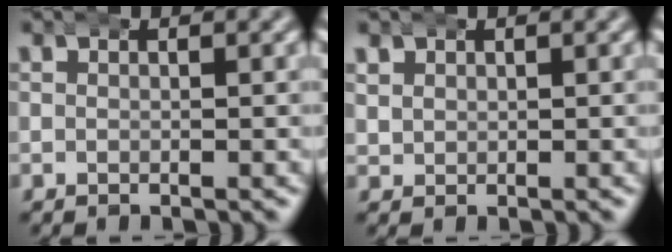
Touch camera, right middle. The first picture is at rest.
{"total": 1.4, "force": [0.9, 1.1, 0.3], "torque": [-0.015, -0.002, 0.023]}